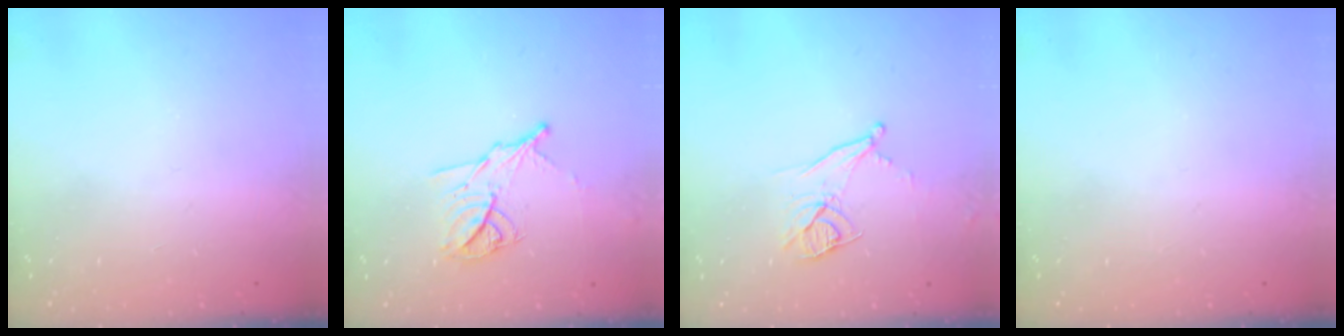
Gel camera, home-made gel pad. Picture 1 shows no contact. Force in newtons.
{"total": 11.4, "press": 11.4, "slide": 0.3}
{"total": 9.7, "press": 9.2, "slide": 3.0}
{"total": 0.0}